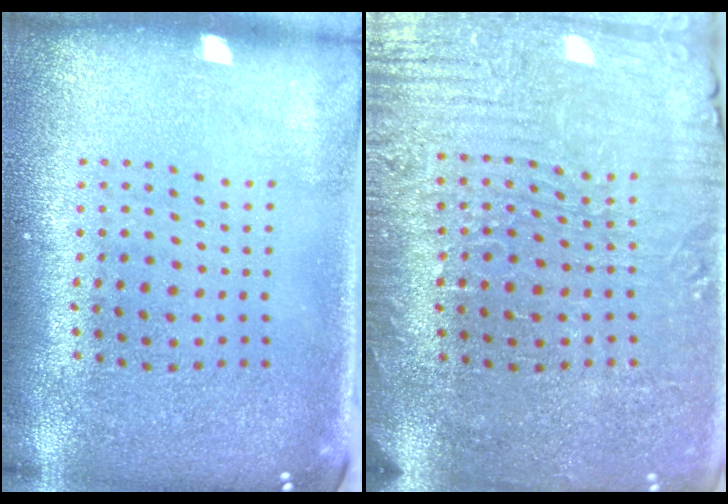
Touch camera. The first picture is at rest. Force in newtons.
{"total": 3.8, "press": 3.6, "slide": 1.2}